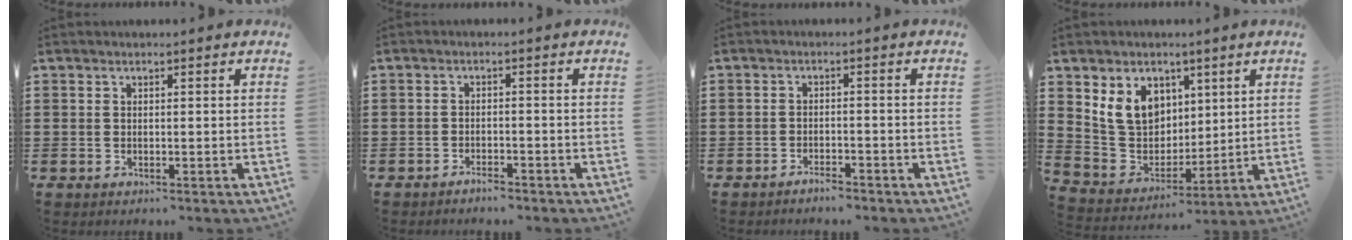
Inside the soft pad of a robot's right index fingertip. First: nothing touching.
{"total": 1.6, "force": [-1.6, 0.2, 0.4], "torque": [-0.012, 0.001, -0.032]}
{"total": 2.0, "force": [-1.9, 0.2, 0.4], "torque": [-0.012, 0.001, -0.039]}
{"total": 9.2, "force": [4.1, 7.5, 3.4], "torque": [-0.101, 0.003, 0.082]}